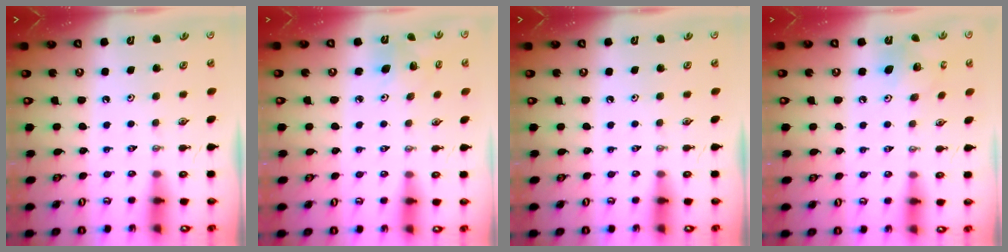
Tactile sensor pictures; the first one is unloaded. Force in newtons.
{"total": 4.9, "press": 4.6, "slide": 1.5}
{"total": 0.0}
{"total": 8.7, "press": 8.7, "slide": 0.6}